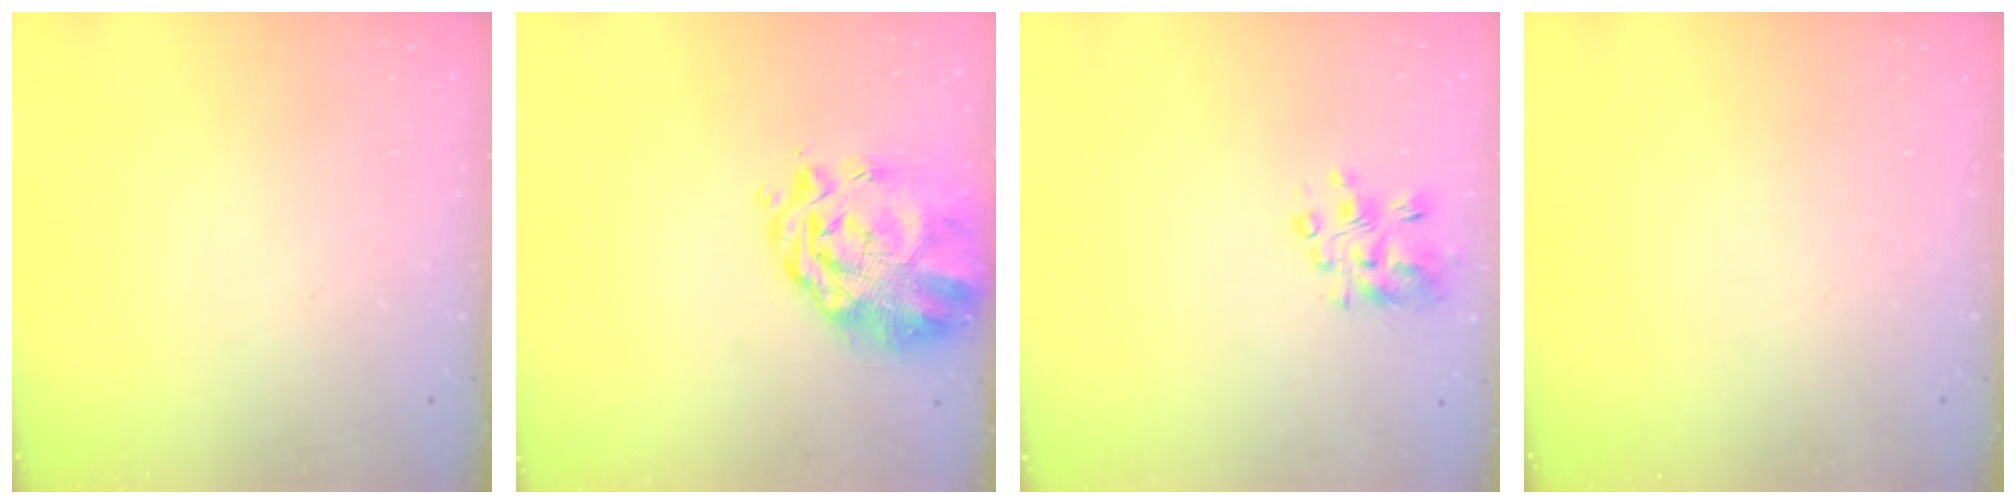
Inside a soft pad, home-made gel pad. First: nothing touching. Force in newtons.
{"total": 6.2, "press": 5.5, "slide": 2.8}
{"total": 6.3, "press": 6.1, "slide": 1.4}
{"total": 0.0}